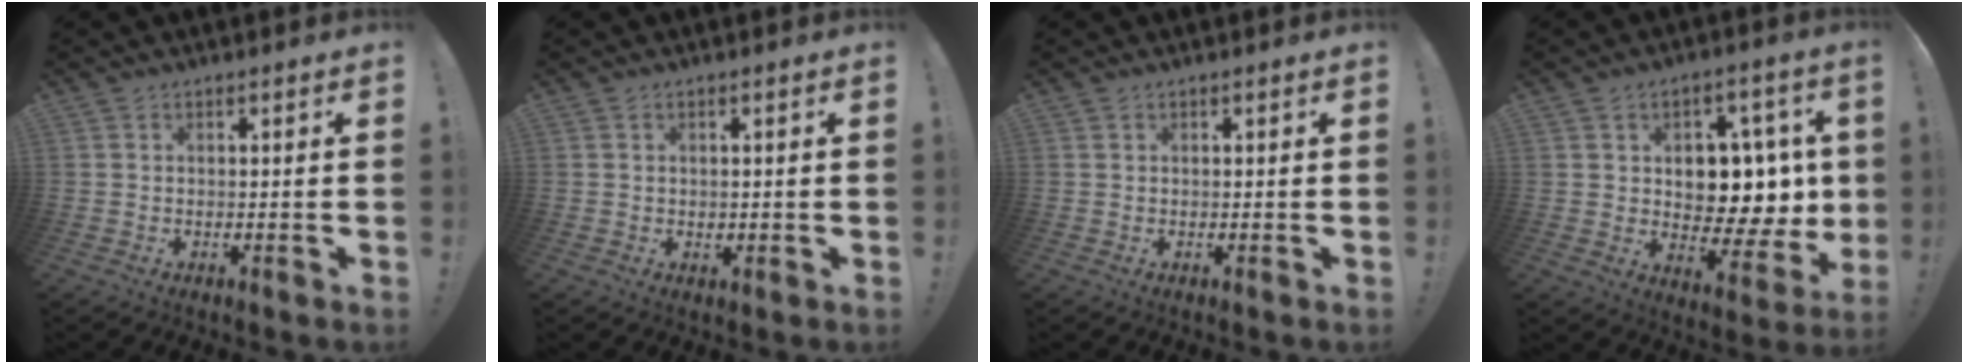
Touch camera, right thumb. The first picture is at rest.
{"total": 0.9, "force": [0.3, 0.8, 0.2], "torque": [0.005, -0.001, 0.003]}
{"total": 0.0}
{"total": 12.0, "force": [2.9, 9.0, 7.4], "torque": [-0.076, -0.023, 0.064]}